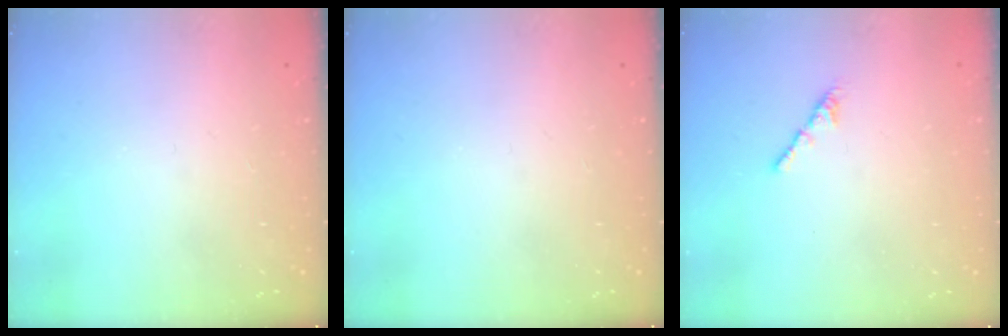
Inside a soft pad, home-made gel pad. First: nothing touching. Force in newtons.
{"total": 0.0}
{"total": 2.1, "press": 2.0, "slide": 0.7}